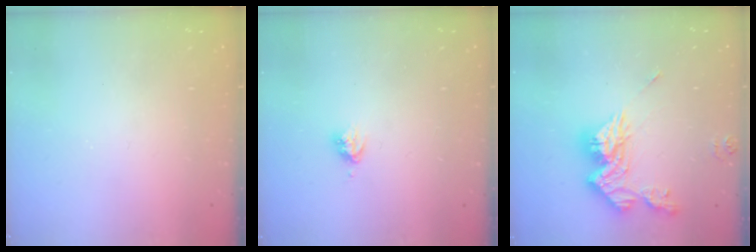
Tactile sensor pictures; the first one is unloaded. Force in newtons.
{"total": 3.1, "press": 3.1, "slide": 0.4}
{"total": 15.5, "press": 15.4, "slide": 1.7}